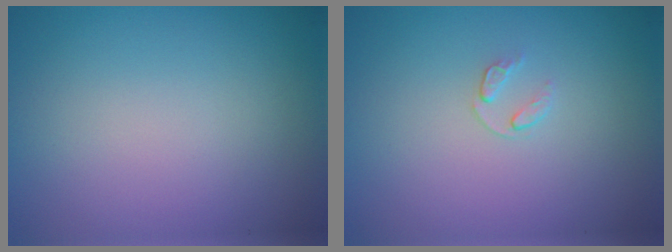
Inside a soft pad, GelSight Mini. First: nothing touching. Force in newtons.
{"total": 0.8, "press": 0.5, "slide": 0.6}